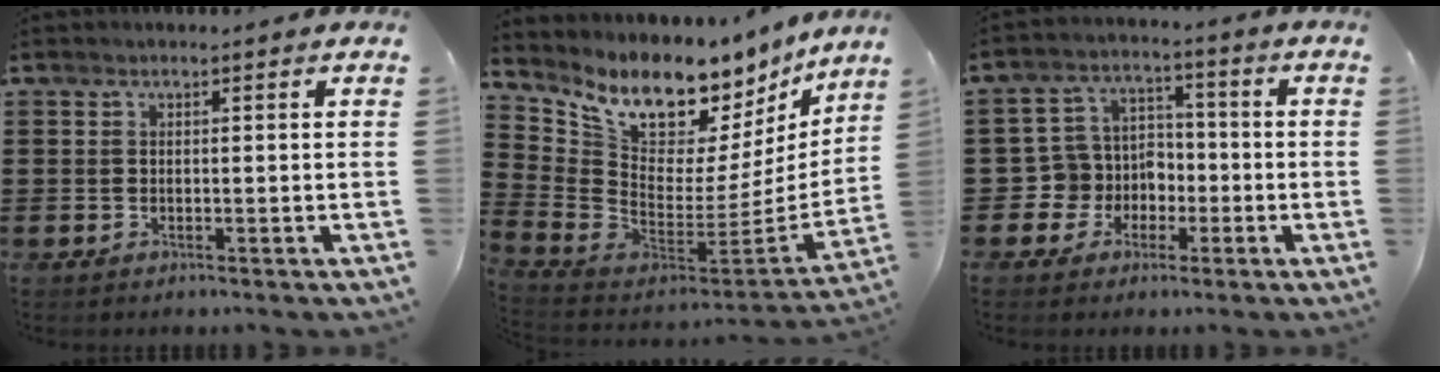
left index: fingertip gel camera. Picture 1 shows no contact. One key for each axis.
{"total": 9.1, "fx": 7.4, "fy": 3.6, "fz": 3.9, "tx": -0.105, "ty": -0.078, "tz": 0.127}
{"total": 6.3, "fx": -1.5, "fy": 6.1, "fz": 1.0, "tx": -0.060, "ty": 0.001, "tz": -0.031}